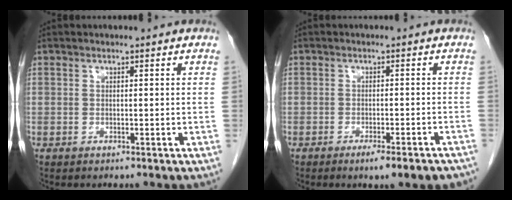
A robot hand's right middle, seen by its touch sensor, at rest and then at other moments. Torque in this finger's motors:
{"motor_torque": [0.70, -0.69, 0.03, 0.03]}